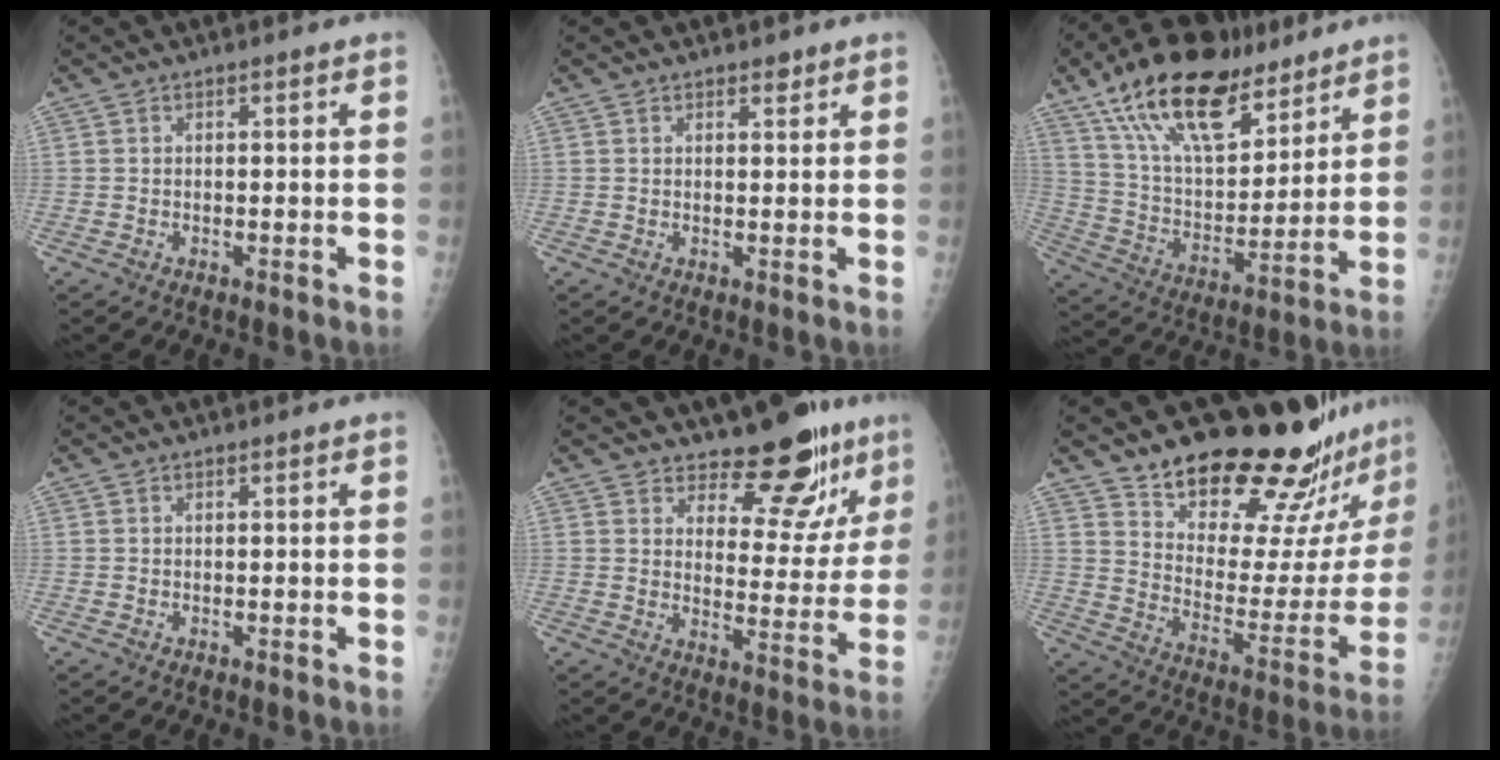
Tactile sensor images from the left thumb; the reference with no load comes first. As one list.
[{"total": 1.4, "force": [1.1, 0.7, 0.6], "torque": [0.000, -0.007, 0.014]}, {"total": 23.2, "force": [15.5, 10.2, 13.9], "torque": [-0.209, -0.044, 0.276]}, {"total": 0.0}, {"total": 12.4, "force": [9.9, 5.1, 5.5], "torque": [-0.032, -0.085, 0.136]}, {"total": 25.2, "force": [21.3, 6.5, 11.8], "torque": [-0.130, -0.154, 0.298]}]